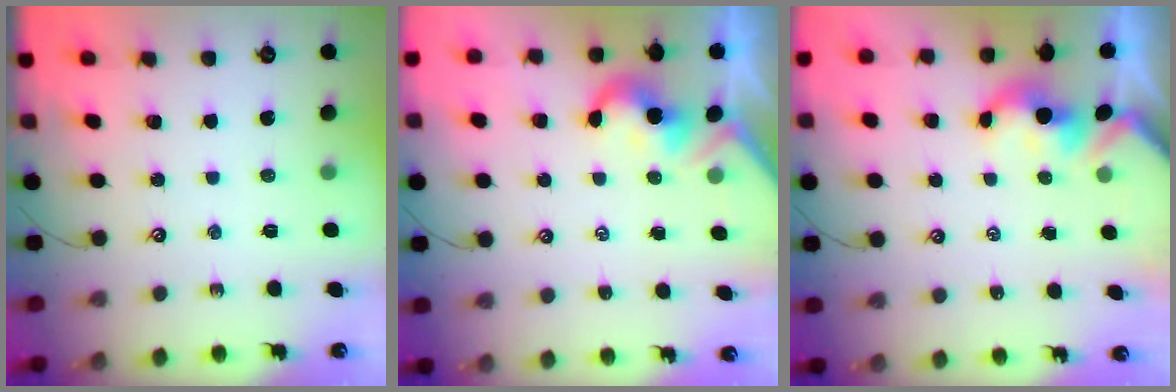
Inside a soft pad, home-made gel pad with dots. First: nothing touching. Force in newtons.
{"total": 2.1, "press": 2.0, "slide": 0.5}
{"total": 1.7, "press": 1.7, "slide": 0.2}